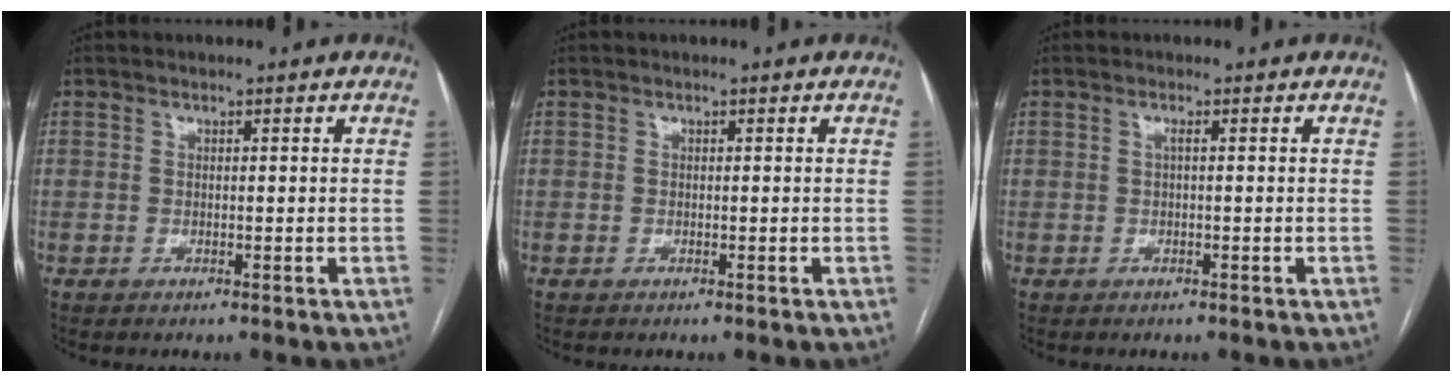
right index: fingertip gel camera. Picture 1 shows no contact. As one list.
[{"total": 0.0}, {"total": 0.6, "force": [0.0, 0.0, 0.6], "torque": [-0.011, 0.002, -0.001]}]